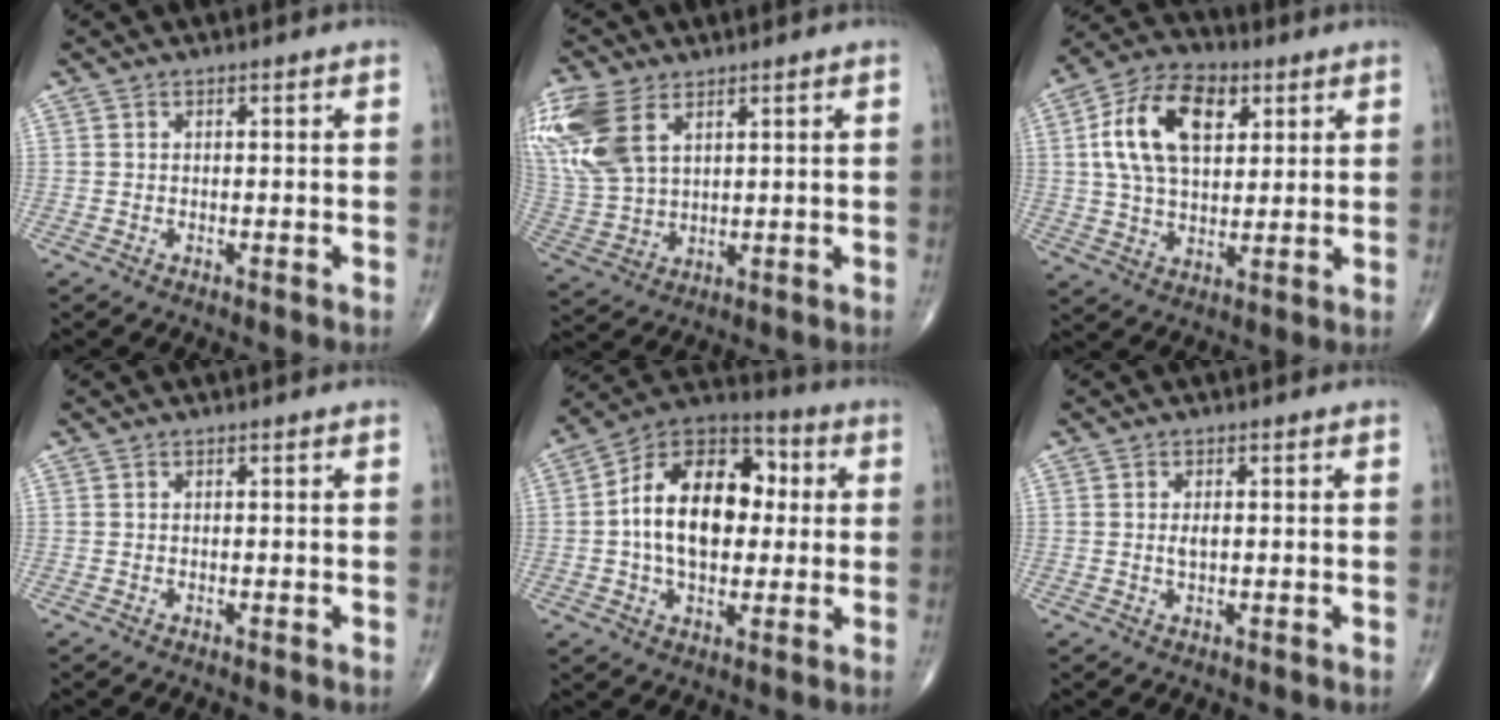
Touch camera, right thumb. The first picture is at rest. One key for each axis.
{"total": 16.3, "fx": 7.3, "fy": 9.8, "fz": 10.8, "tx": -0.262, "ty": -0.010, "tz": 0.151}
{"total": 15.8, "fx": 4.7, "fy": 9.5, "fz": 11.8, "tx": -0.197, "ty": 0.003, "tz": 0.083}
{"total": 0.0}
{"total": 19.2, "fx": 1.4, "fy": 12.0, "fz": 14.9, "tx": -0.217, "ty": 0.028, "tz": 0.016}
{"total": 2.0, "fx": 0.1, "fy": 1.0, "fz": 1.7, "tx": -0.031, "ty": 0.000, "tz": 0.003}